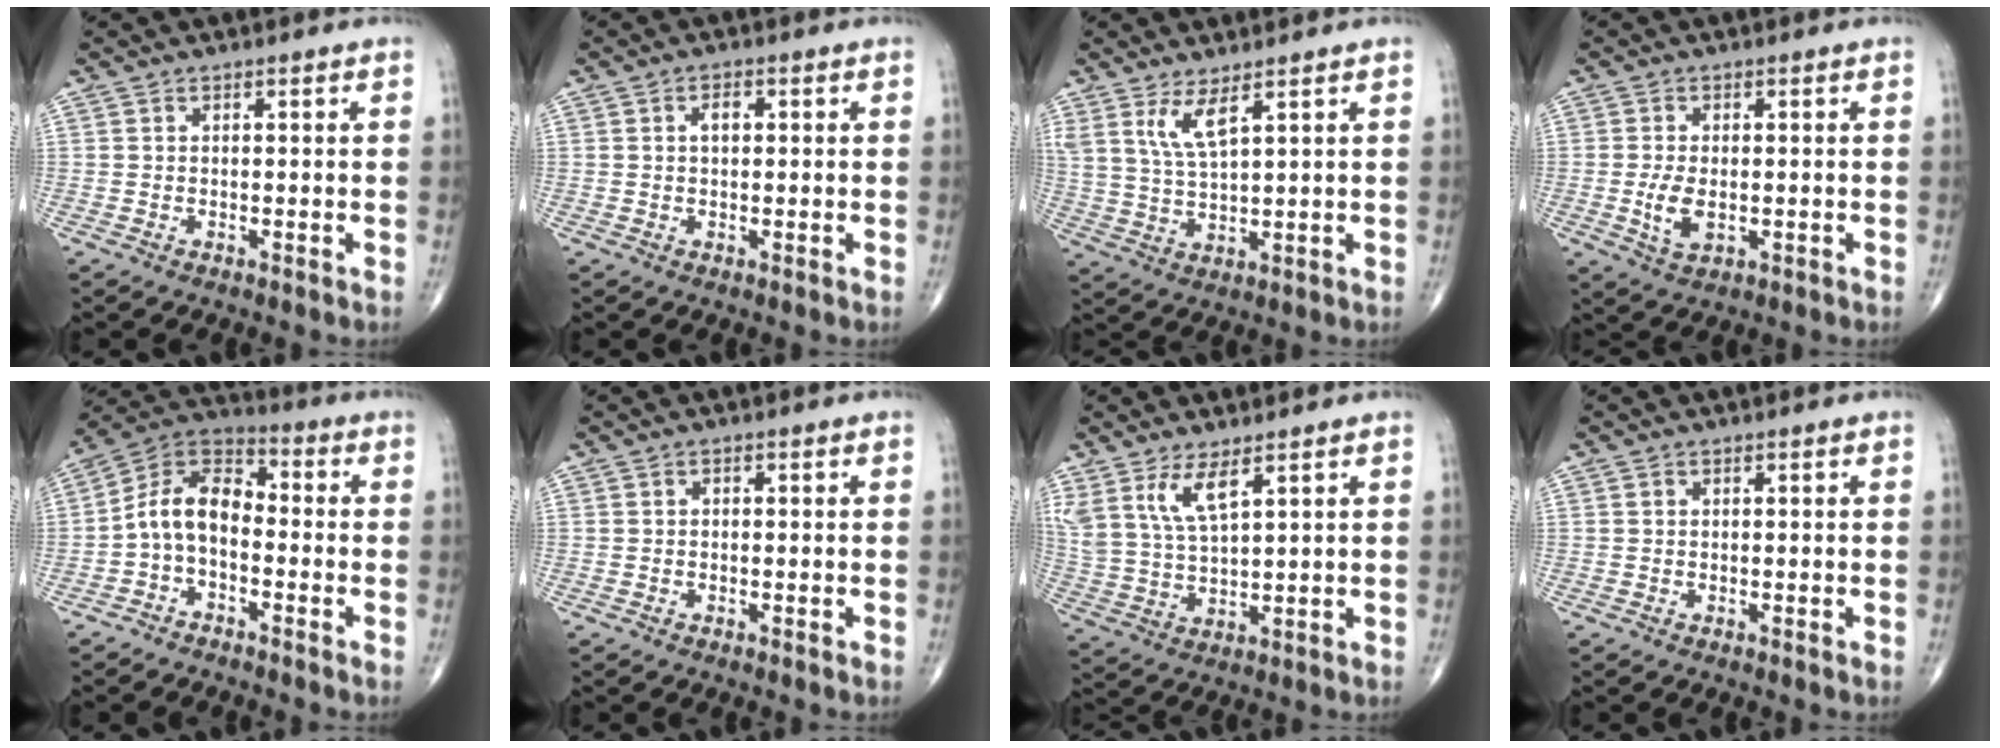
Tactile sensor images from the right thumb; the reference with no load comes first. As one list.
[{"total": 2.4, "force": [0.4, 1.4, 1.9], "torque": [-0.030, 0.005, 0.006]}, {"total": 5.7, "force": [3.4, 1.2, 4.4], "torque": [-0.093, -0.026, 0.076]}, {"total": 4.8, "force": [-0.7, 2.6, 4.0], "torque": [-0.080, -0.009, -0.009]}, {"total": 9.8, "force": [-2.1, 6.2, 7.3], "torque": [-0.120, 0.048, -0.055]}, {"total": 0.5, "force": [0.0, 0.4, 0.4], "torque": [-0.003, 0.001, -0.003]}, {"total": 8.0, "force": [4.7, 2.6, 5.9], "torque": [-0.124, -0.021, 0.105]}, {"total": 0.0}]